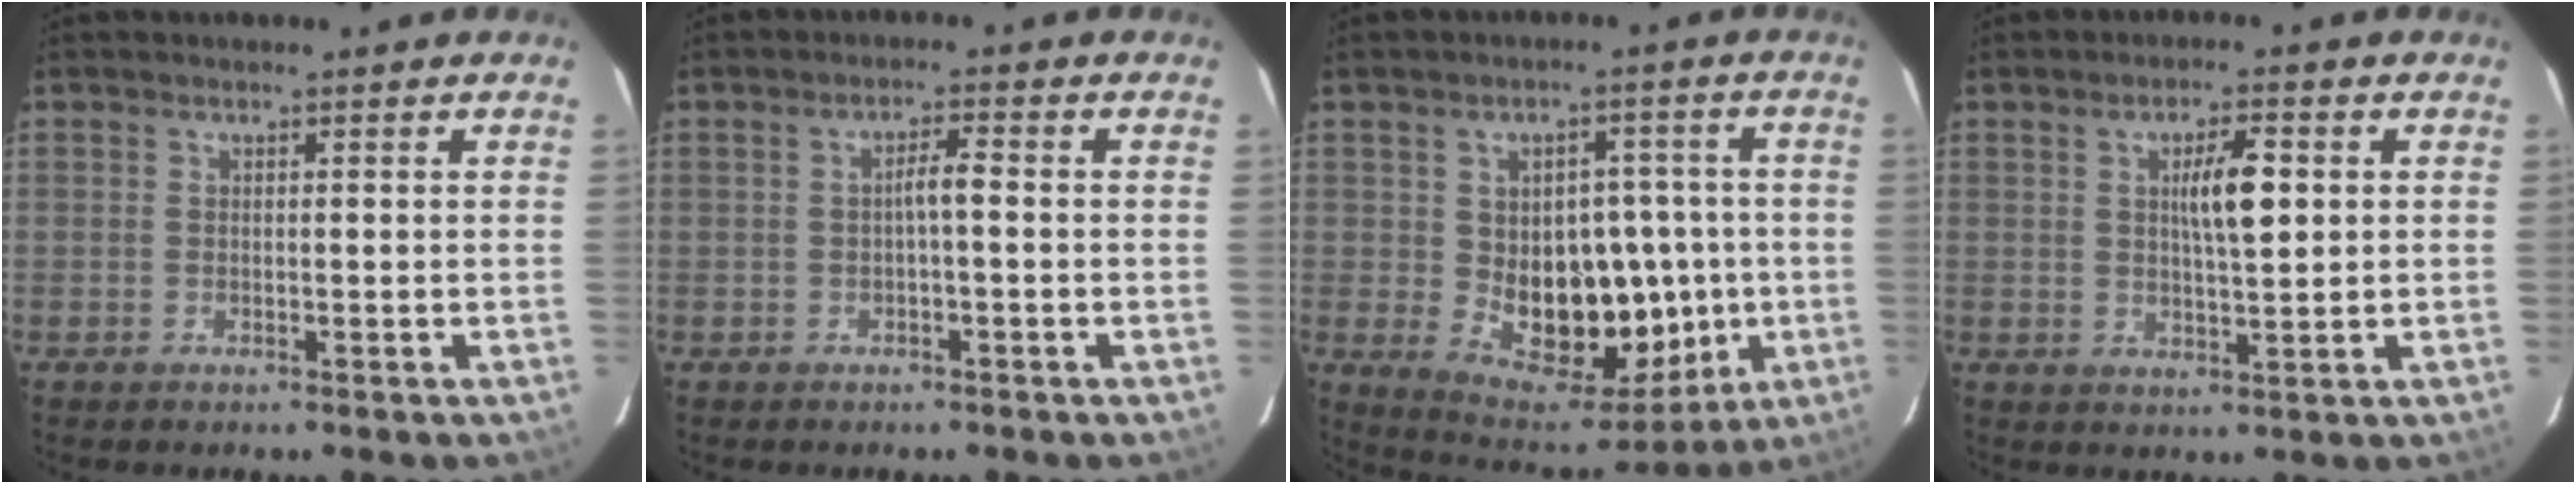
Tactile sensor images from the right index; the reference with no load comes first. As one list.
[{"total": 2.4, "force": [-0.3, 0.2, 2.3], "torque": [-0.037, 0.005, -0.006]}, {"total": 14.8, "force": [-1.3, 8.7, 11.9], "torque": [-0.170, 0.015, 0.006]}, {"total": 5.8, "force": [1.2, 1.0, 5.6], "torque": [-0.095, 0.005, 0.023]}]